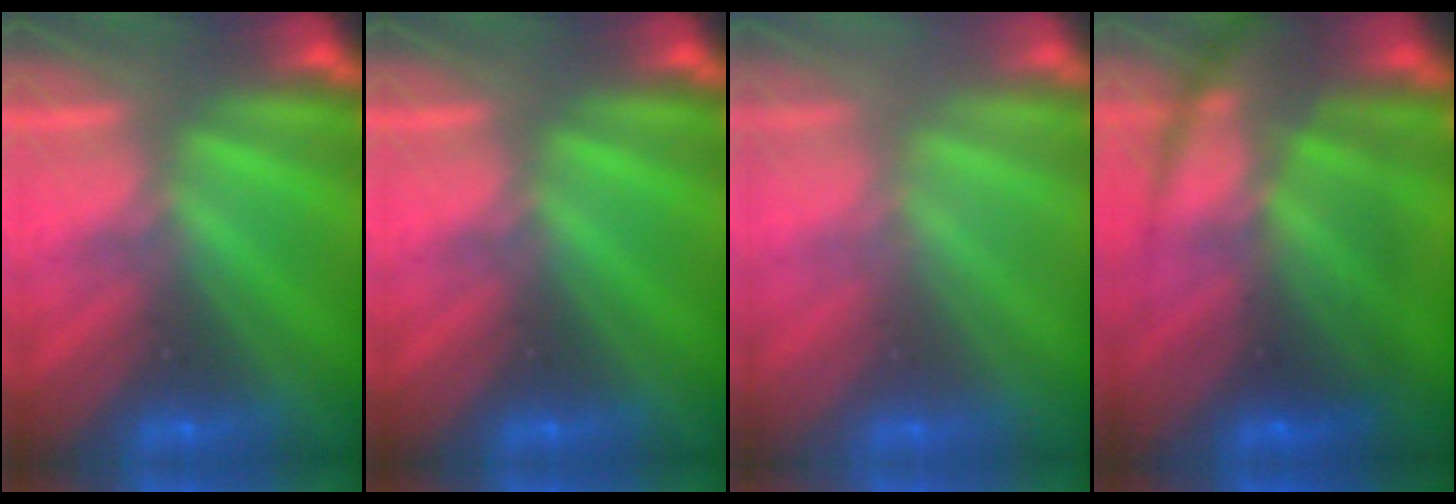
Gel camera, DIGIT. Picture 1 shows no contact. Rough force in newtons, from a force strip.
{"total": 0.0}
{"total": 2.9}
{"total": 7.1}